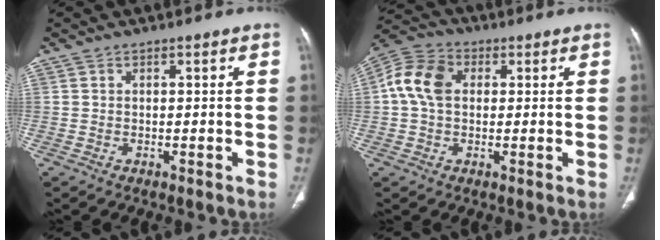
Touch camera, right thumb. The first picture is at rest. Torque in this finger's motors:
{"motor_torque": [0.22, 0.46, 0.94, 0.04, 0.08]}